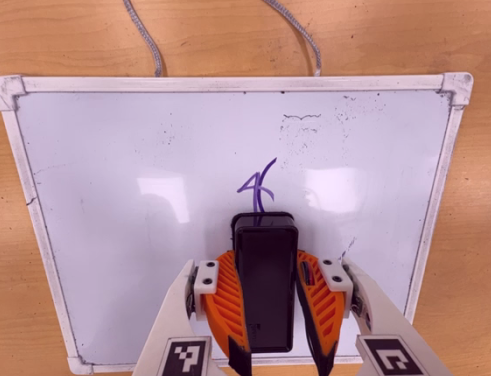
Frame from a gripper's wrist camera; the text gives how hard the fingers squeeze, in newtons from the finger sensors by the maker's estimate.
{"total": 11.9, "left": 11.9, "right": 12.0}